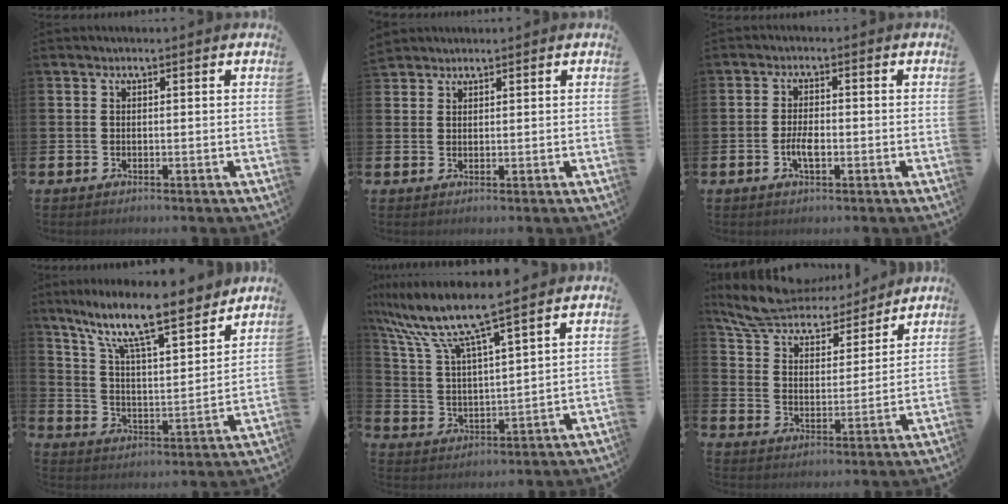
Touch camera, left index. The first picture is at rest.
{"total": 2.0, "force": [1.9, 0.6, -0.2], "torque": [0.012, -0.004, 0.035]}
{"total": 2.9, "force": [-0.9, 1.2, 2.5], "torque": [-0.047, -0.004, -0.020]}
{"total": 11.4, "force": [9.6, 1.7, 5.9], "torque": [-0.135, -0.067, 0.160]}
{"total": 8.9, "force": [7.6, 0.5, 4.6], "torque": [-0.122, -0.040, 0.126]}
{"total": 7.5, "force": [7.0, 2.3, 1.4], "torque": [-0.067, -0.052, 0.123]}